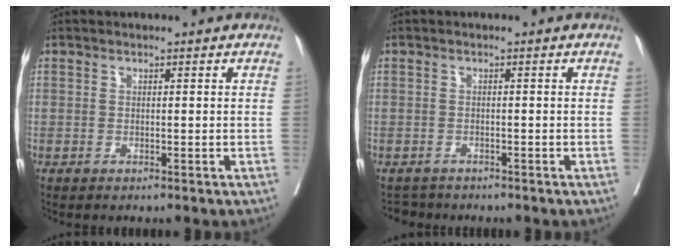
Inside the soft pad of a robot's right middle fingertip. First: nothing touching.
{"total": 2.0, "force": [-1.9, 0.6, -0.6], "torque": [0.008, -0.005, -0.033]}